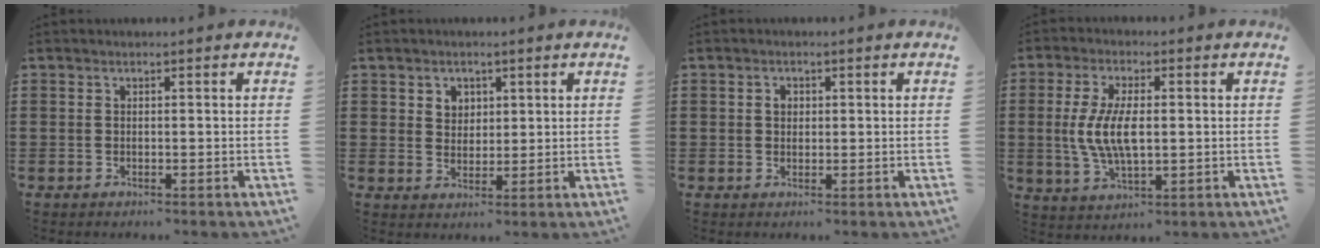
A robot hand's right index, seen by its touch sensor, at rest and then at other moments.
{"total": 2.9, "force": [1.6, 2.3, 0.5], "torque": [-0.020, 0.011, 0.028]}
{"total": 1.5, "force": [0.3, 1.1, 0.9], "torque": [-0.019, 0.007, 0.006]}
{"total": 8.0, "force": [0.1, 3.4, 7.2], "torque": [-0.162, 0.000, -0.005]}